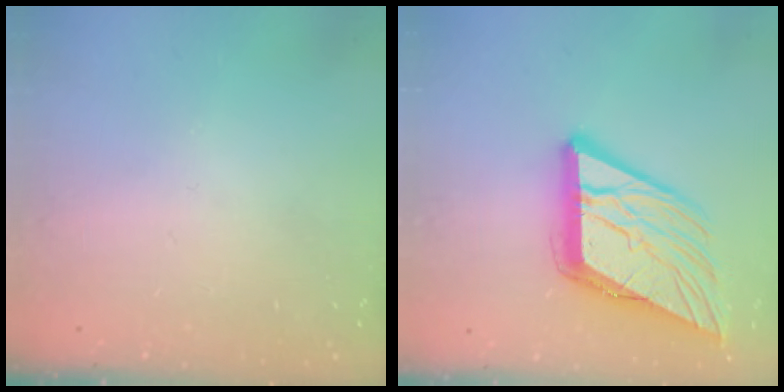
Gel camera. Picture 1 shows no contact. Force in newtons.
{"total": 20.5, "press": 20.2, "slide": 3.3}